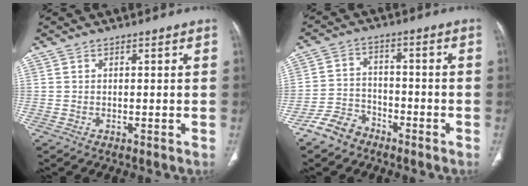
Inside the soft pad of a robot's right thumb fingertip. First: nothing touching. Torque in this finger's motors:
{"motor_torque": [2.62, 2.39, 0.46, -0.76, -0.05]}